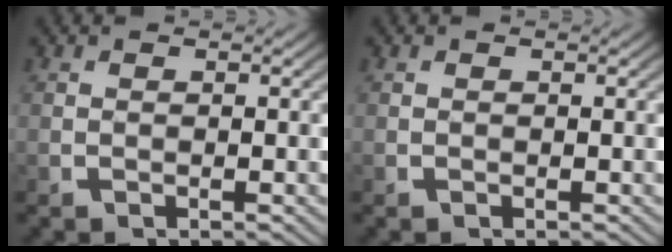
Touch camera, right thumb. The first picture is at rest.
{"total": 0.0}